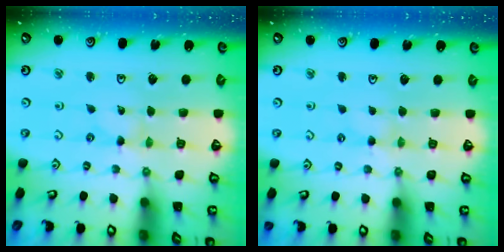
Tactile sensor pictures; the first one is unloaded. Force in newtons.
{"total": 1.4, "press": 1.4, "slide": 0.4}